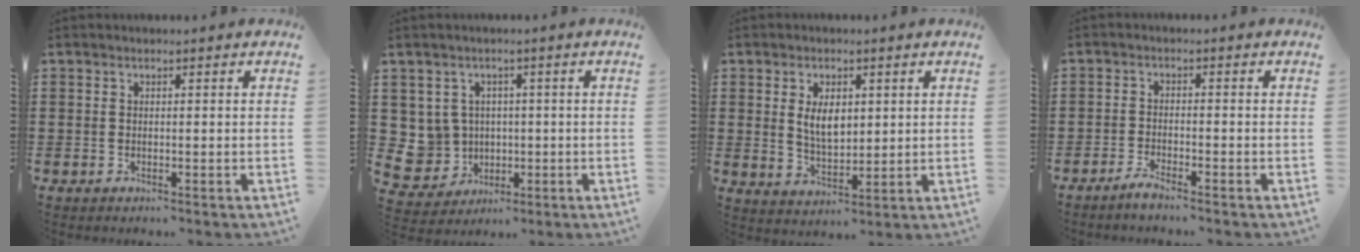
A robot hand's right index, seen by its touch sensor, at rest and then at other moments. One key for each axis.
{"total": 5.0, "fx": 0.3, "fy": 5.0, "fz": 0.5, "tx": -0.057, "ty": -0.006, "tz": 0.003}
{"total": 5.1, "fx": 1.3, "fy": 2.8, "fz": 4.1, "tx": -0.072, "ty": 0.002, "tz": 0.018}
{"total": 2.0, "fx": -1.9, "fy": 0.0, "fz": 0.7, "tx": -0.013, "ty": 0.004, "tz": -0.035}